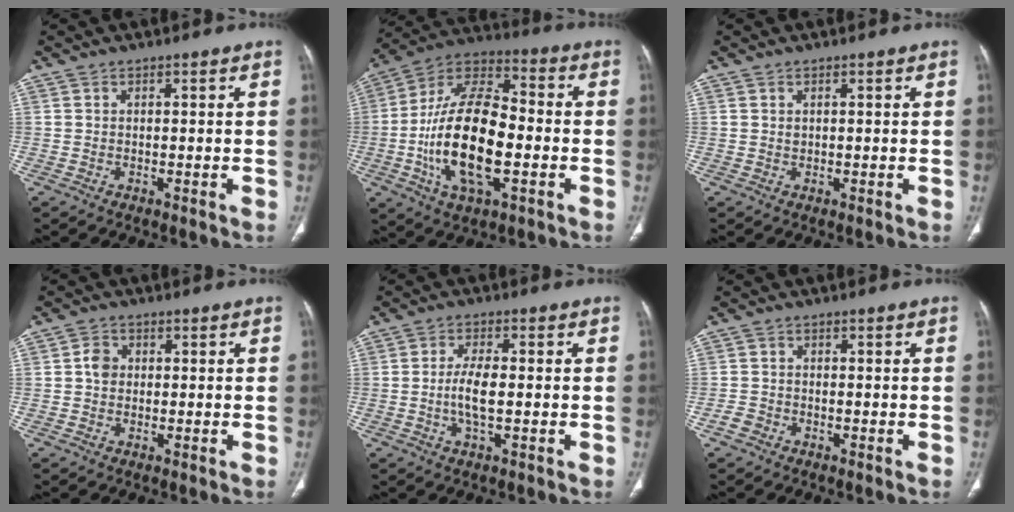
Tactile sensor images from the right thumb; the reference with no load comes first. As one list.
[{"total": 21.6, "force": [-3.9, 10.1, 18.7], "torque": [-0.342, 0.026, -0.069]}, {"total": 0.5, "force": [0.2, 0.4, 0.3], "torque": [-0.001, -0.002, 0.003]}, {"total": 2.9, "force": [0.2, 2.4, 1.5], "torque": [-0.018, 0.006, -0.001]}, {"total": 5.6, "force": [-0.6, 2.0, 5.1], "torque": [-0.110, 0.002, -0.014]}, {"total": 1.9, "force": [-1.1, 1.4, 0.5], "torque": [-0.011, 0.007, -0.025]}]